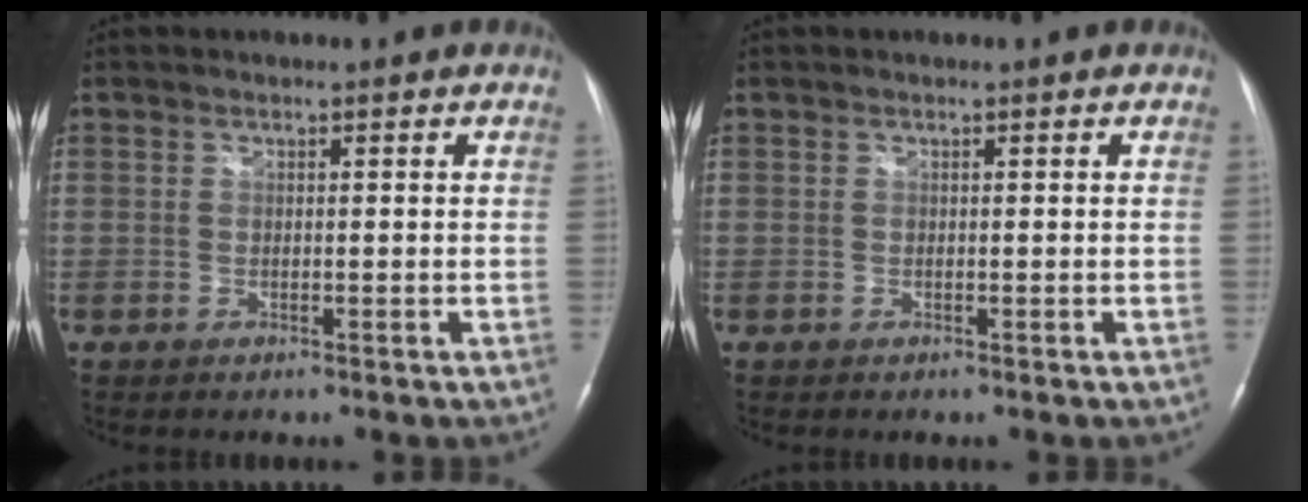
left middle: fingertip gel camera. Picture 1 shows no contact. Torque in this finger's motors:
{"motor_torque": [0.00, 0.00, 0.00, 0.00]}